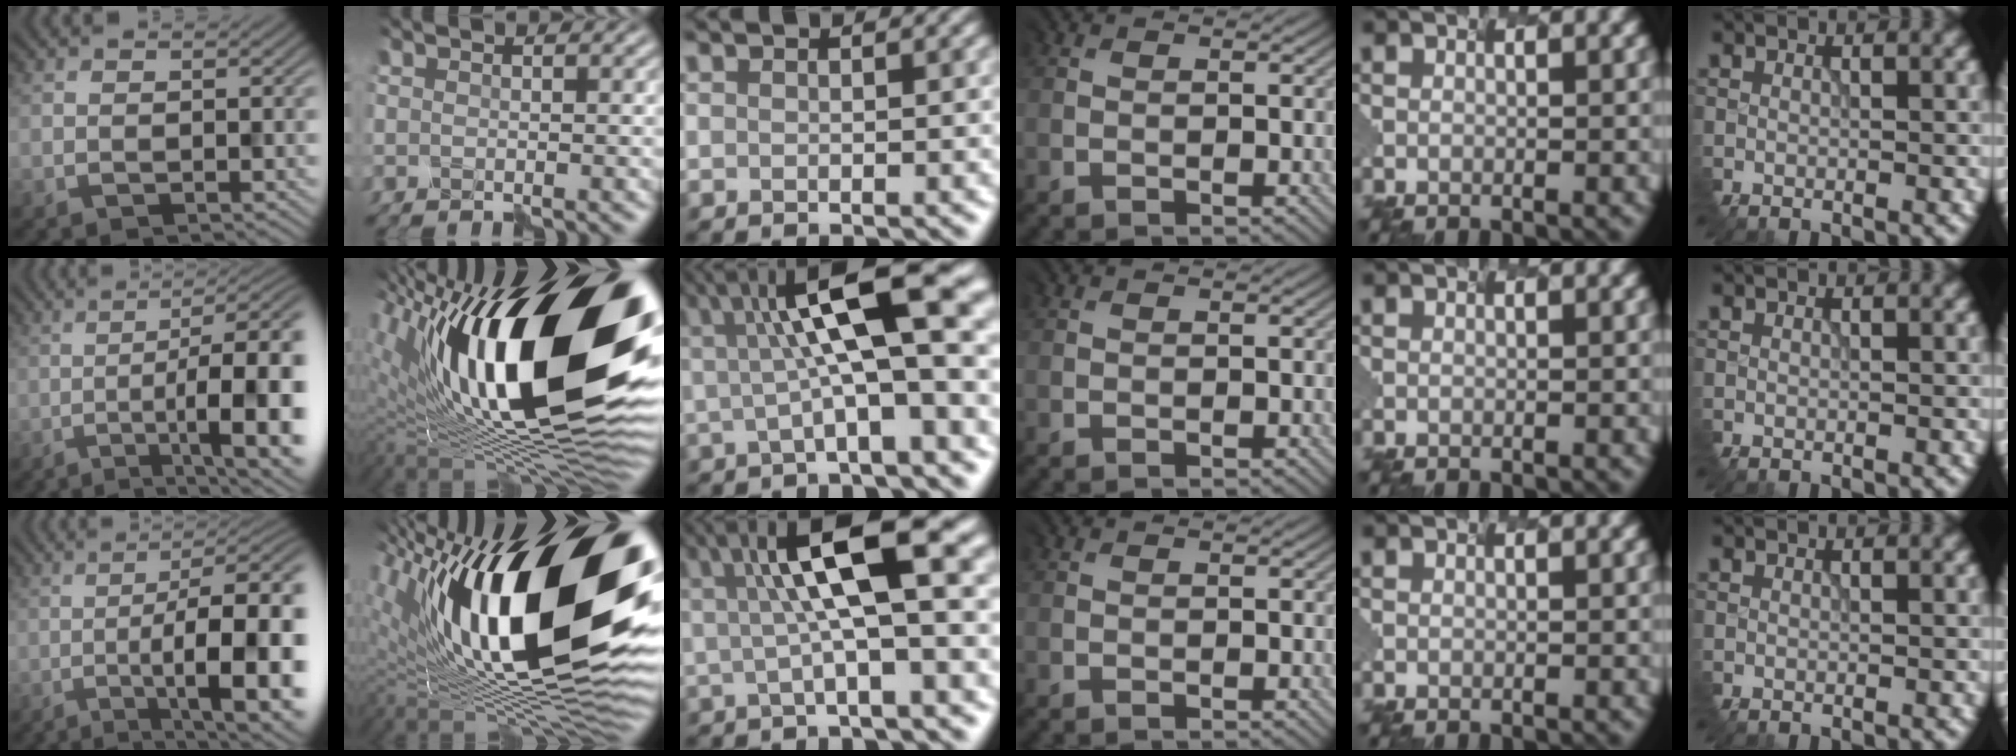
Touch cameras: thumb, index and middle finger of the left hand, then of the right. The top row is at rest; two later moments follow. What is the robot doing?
{"motion": "shake", "object": "plastic piggy bank"}